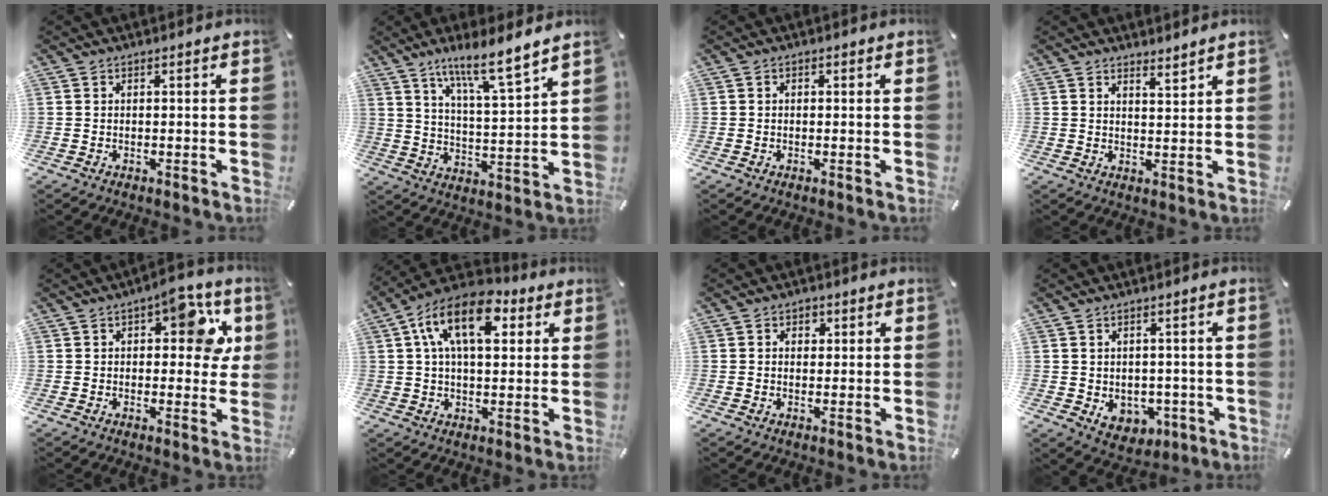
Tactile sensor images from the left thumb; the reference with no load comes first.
{"total": 11.3, "force": [9.3, 1.5, 6.3], "torque": [-0.108, -0.060, 0.160]}
{"total": 0.6, "force": [-0.1, 0.5, 0.3], "torque": [-0.005, 0.004, -0.002]}
{"total": 3.0, "force": [3.0, 0.2, 0.1], "torque": [0.002, -0.021, 0.054]}
{"total": 11.1, "force": [3.8, 5.7, 8.8], "torque": [-0.099, -0.009, 0.057]}
{"total": 14.7, "force": [5.4, 8.2, 11.0], "torque": [-0.191, -0.002, 0.090]}
{"total": 2.1, "force": [0.4, 1.9, 0.8], "torque": [-0.003, 0.001, 0.000]}
{"total": 5.2, "force": [-0.5, 4.7, 2.3], "torque": [-0.026, -0.001, -0.008]}